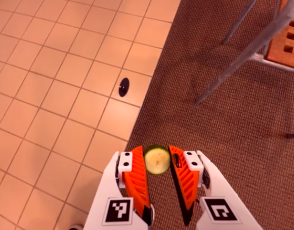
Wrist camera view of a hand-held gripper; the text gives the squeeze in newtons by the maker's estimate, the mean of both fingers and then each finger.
{"total": 8.2, "left": 7.8, "right": 8.6}